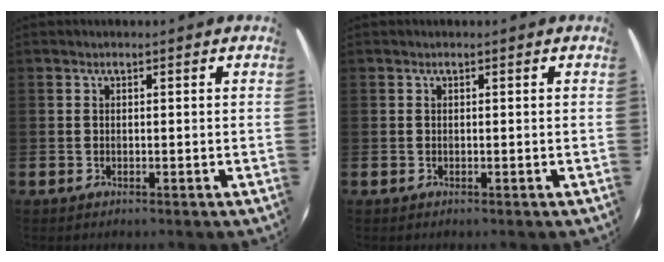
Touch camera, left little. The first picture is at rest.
{"total": 0.0}